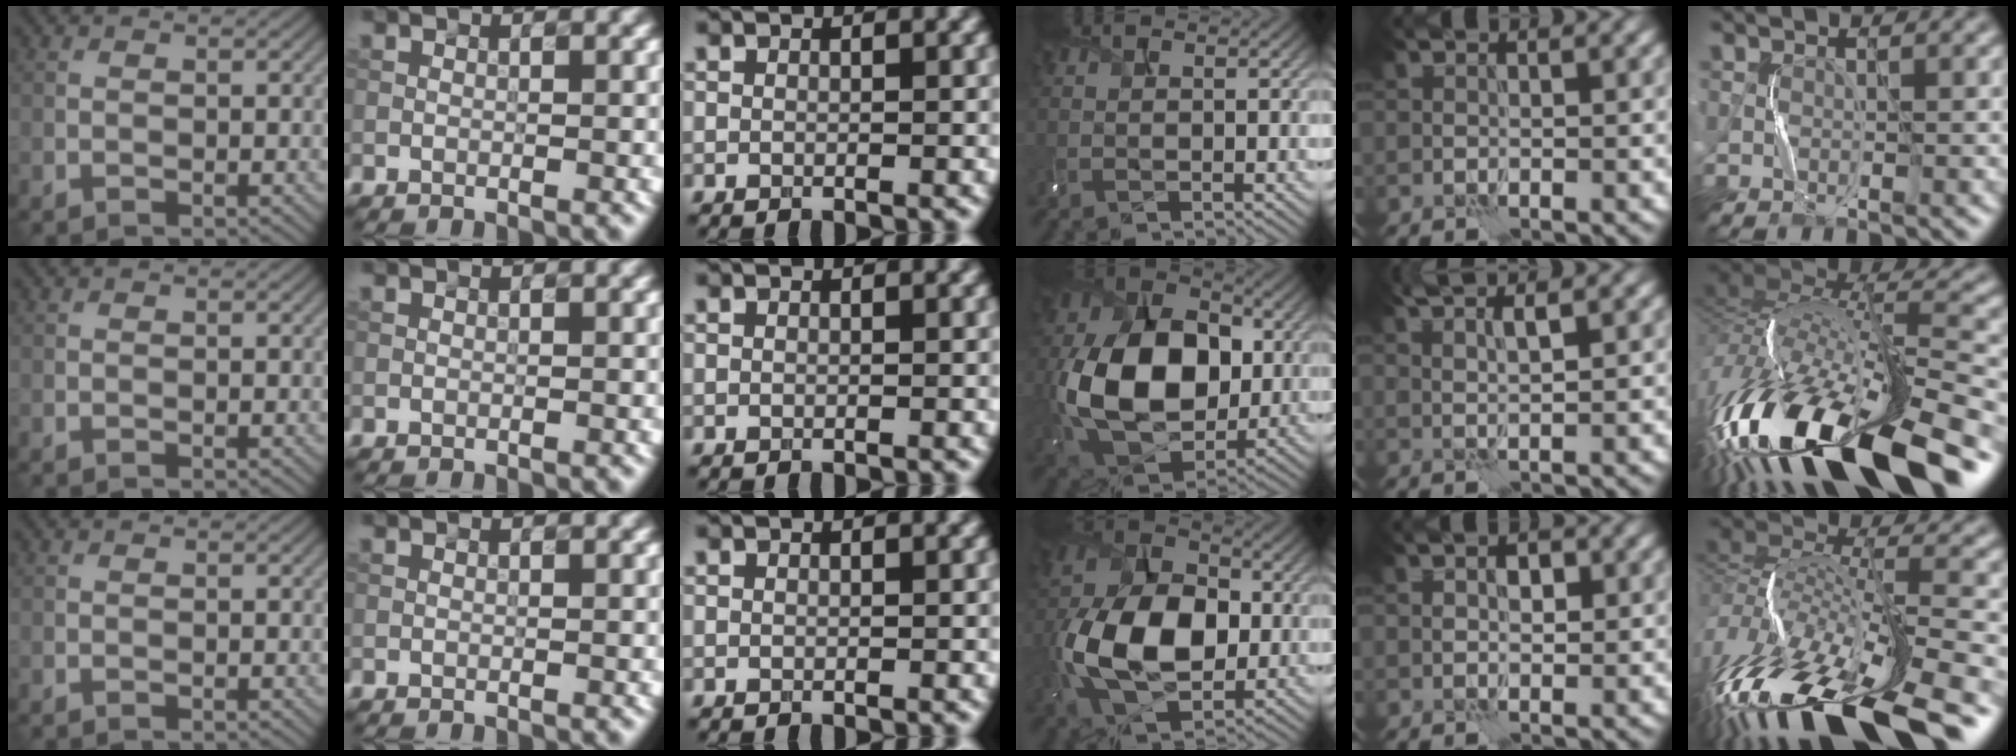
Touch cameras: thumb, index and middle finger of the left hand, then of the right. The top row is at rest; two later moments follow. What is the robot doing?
{"motion": "shake", "object": "handbell"}